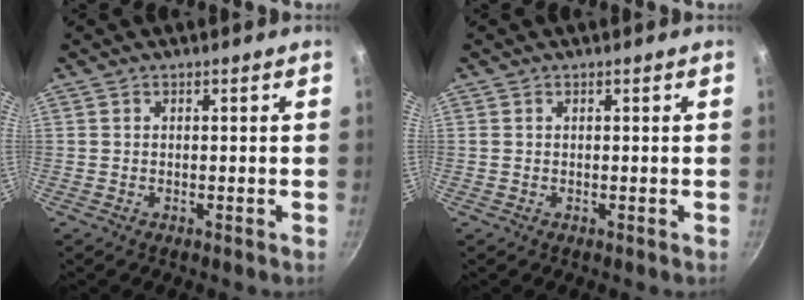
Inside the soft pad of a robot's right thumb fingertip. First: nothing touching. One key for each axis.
{"total": 0.0}